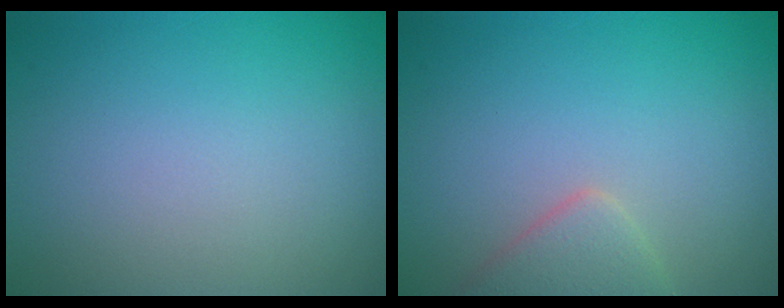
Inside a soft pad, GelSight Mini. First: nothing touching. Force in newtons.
{"total": 2.7, "press": 2.7, "slide": 0.1}